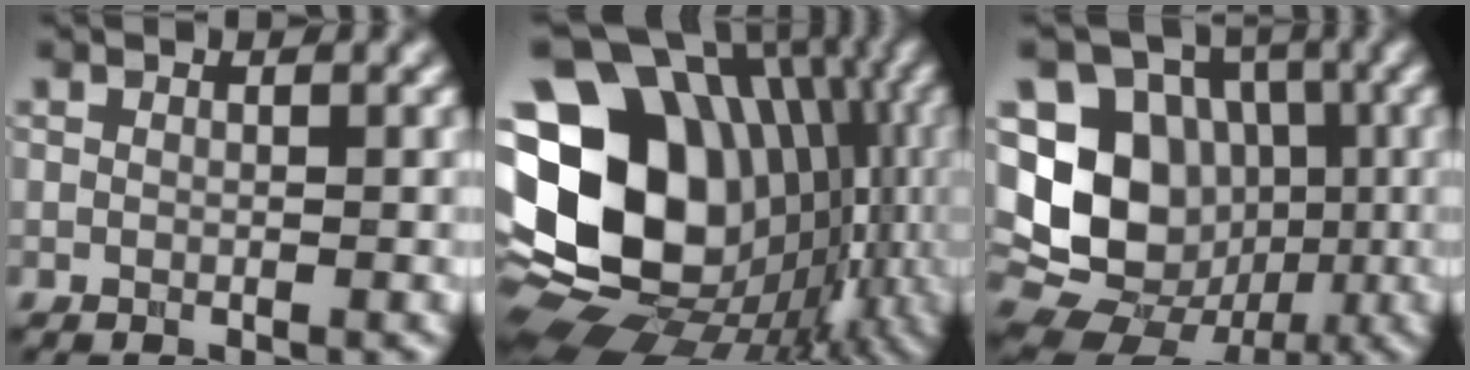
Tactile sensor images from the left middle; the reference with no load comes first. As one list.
[{"total": 20.1, "force": [-0.1, 15.8, 12.4], "torque": [-0.220, 0.001, 0.024]}, {"total": 15.2, "force": [-0.3, 13.6, 6.9], "torque": [-0.154, 0.023, -0.019]}]